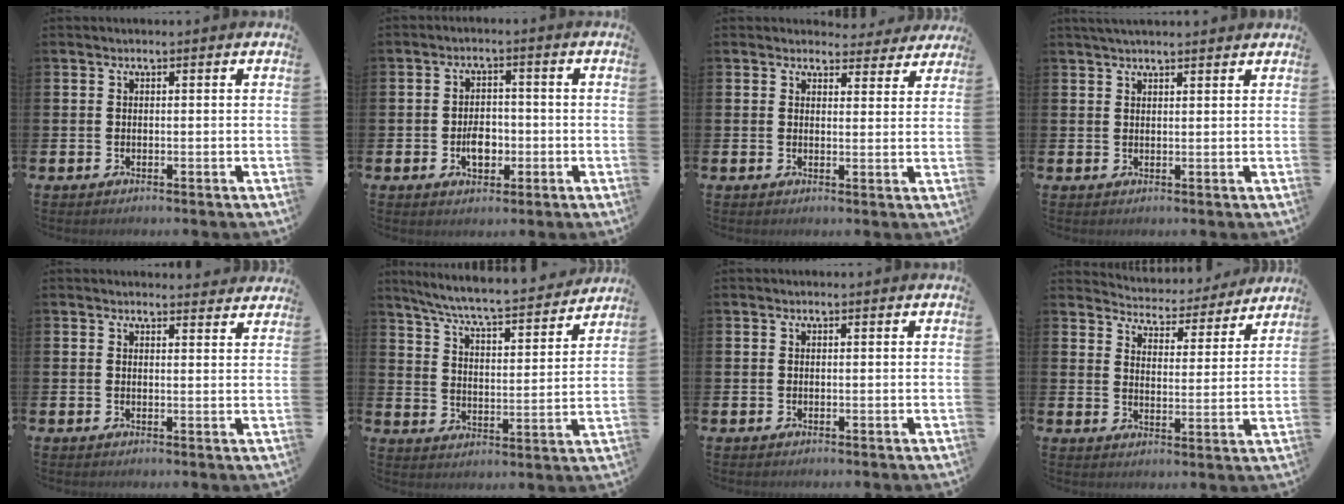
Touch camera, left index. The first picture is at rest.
{"total": 4.1, "force": [-1.0, 2.6, 3.0], "torque": [-0.048, 0.003, -0.021]}
{"total": 3.3, "force": [3.1, 1.2, 0.2], "torque": [0.005, -0.020, 0.052]}
{"total": 2.2, "force": [2.1, 0.3, 0.7], "torque": [-0.017, 0.000, 0.038]}
{"total": 2.2, "force": [2.2, 0.2, -0.1], "torque": [0.007, -0.015, 0.037]}
{"total": 7.2, "force": [6.8, 0.2, 2.5], "torque": [-0.082, -0.052, 0.114]}
{"total": 0.0}
{"total": 4.6, "force": [4.5, 0.8, 0.0], "torque": [-0.023, -0.042, 0.075]}